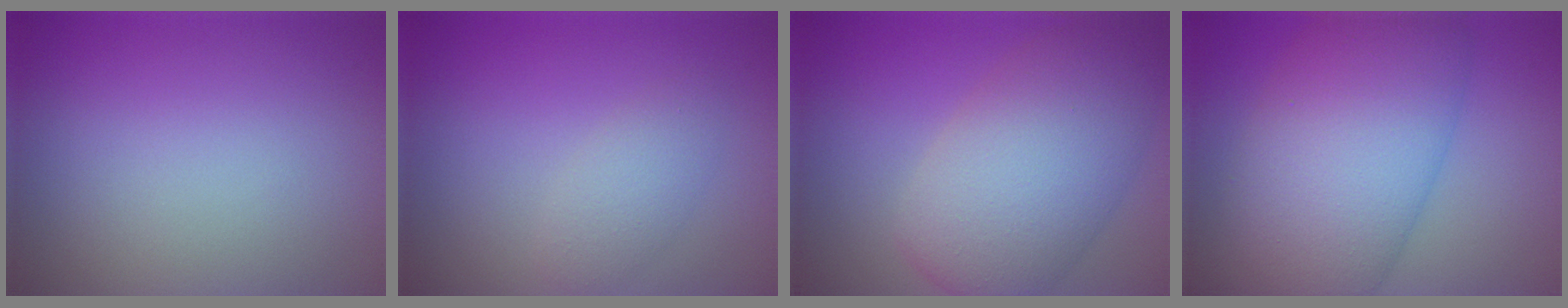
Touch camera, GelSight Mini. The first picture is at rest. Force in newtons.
{"total": 2.1, "press": 2.1, "slide": 0.2}
{"total": 9.2, "press": 9.2, "slide": 0.2}
{"total": 12.4, "press": 12.4, "slide": 0.3}